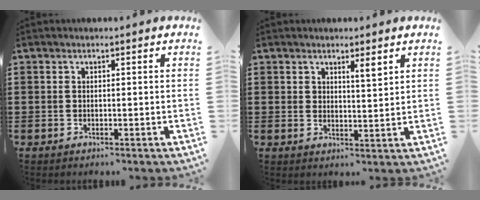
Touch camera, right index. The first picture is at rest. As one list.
[{"total": 2.5, "force": [2.0, 0.8, 1.4], "torque": [-0.013, -0.003, 0.032]}]